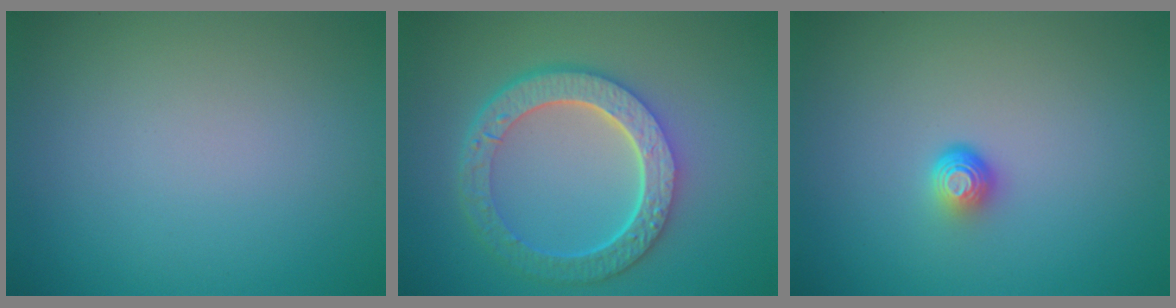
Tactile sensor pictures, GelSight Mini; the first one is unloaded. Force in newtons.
{"total": 6.4, "press": 4.8, "slide": 4.3}
{"total": 1.7, "press": 1.1, "slide": 1.3}